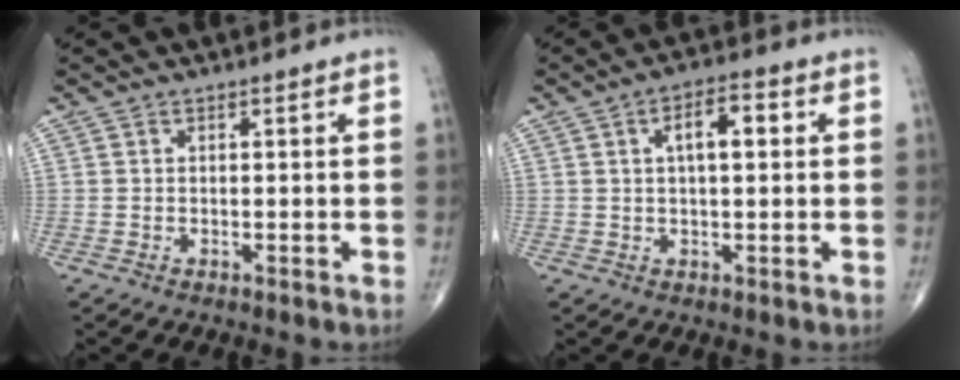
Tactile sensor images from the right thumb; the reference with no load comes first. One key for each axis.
{"total": 6.2, "fx": 1.5, "fy": 2.5, "fz": 5.4, "tx": -0.082, "ty": 0.010, "tz": 0.019}